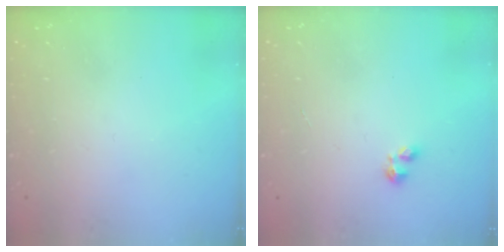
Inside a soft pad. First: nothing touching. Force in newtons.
{"total": 1.8, "press": 1.7, "slide": 0.5}